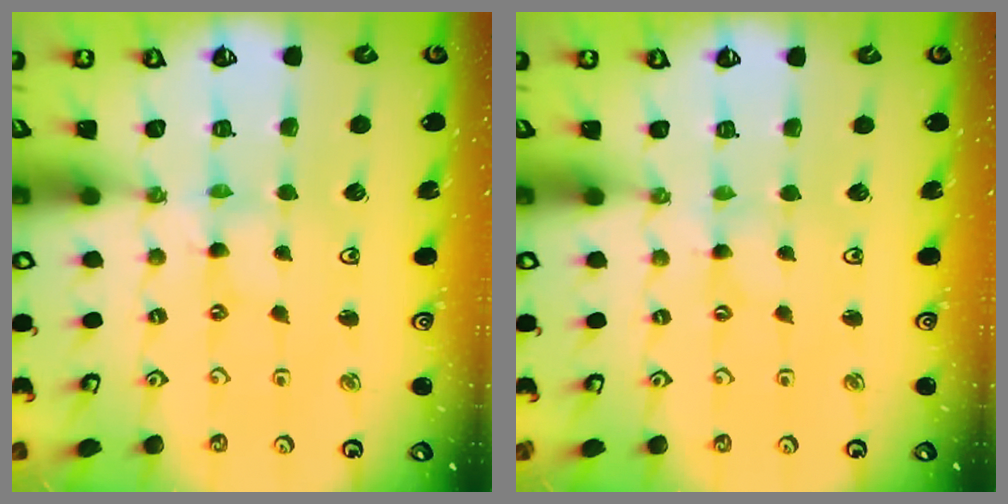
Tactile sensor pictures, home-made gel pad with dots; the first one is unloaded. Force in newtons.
{"total": 0.0}